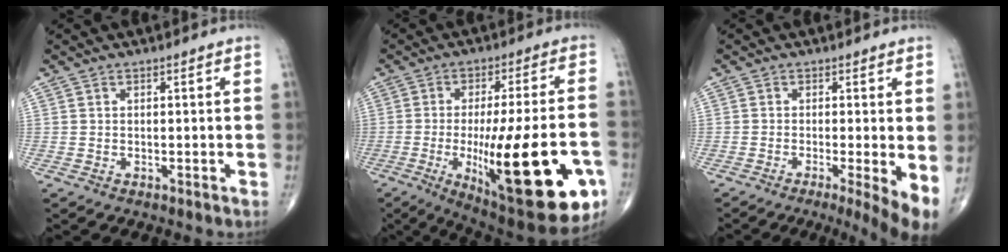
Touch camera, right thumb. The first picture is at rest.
{"total": 27.4, "force": [-7.4, 7.8, 25.2], "torque": [-0.361, -0.005, -0.088]}
{"total": 6.7, "force": [-1.8, 0.9, 6.3], "torque": [-0.101, -0.019, -0.034]}